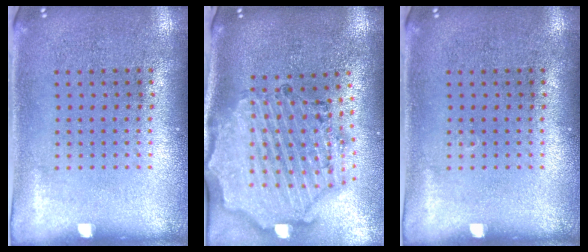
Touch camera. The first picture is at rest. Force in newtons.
{"total": 2.7, "press": 2.4, "slide": 1.1}
{"total": 0.0}